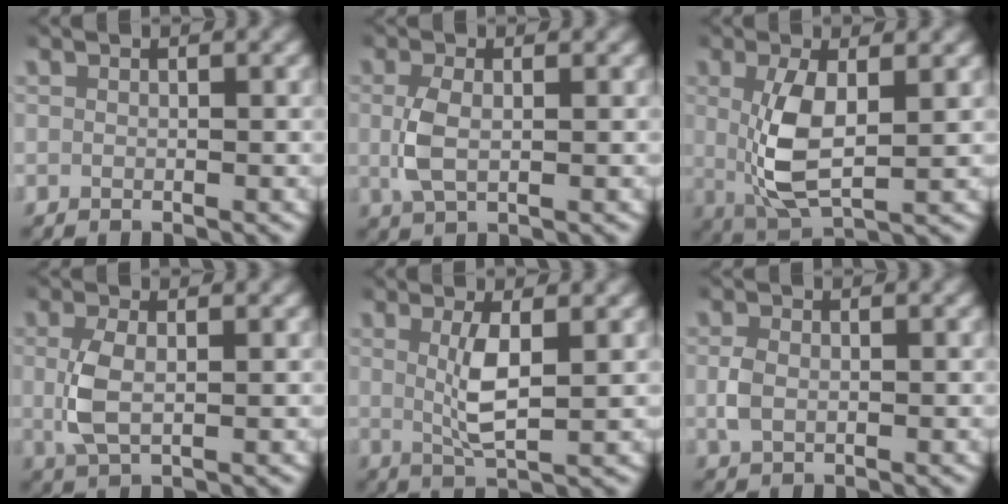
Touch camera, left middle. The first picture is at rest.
{"total": 2.8, "force": [0.1, 1.3, 2.4], "torque": [-0.065, -0.004, 0.007]}
{"total": 5.6, "force": [0.5, 2.5, 5.0], "torque": [-0.111, -0.010, 0.017]}
{"total": 3.3, "force": [0.2, 1.6, 2.9], "torque": [-0.075, -0.005, 0.008]}
{"total": 3.4, "force": [0.6, 0.6, 3.3], "torque": [-0.068, -0.009, 0.018]}
{"total": 1.9, "force": [0.0, 1.3, 1.3], "torque": [-0.038, -0.002, 0.002]}